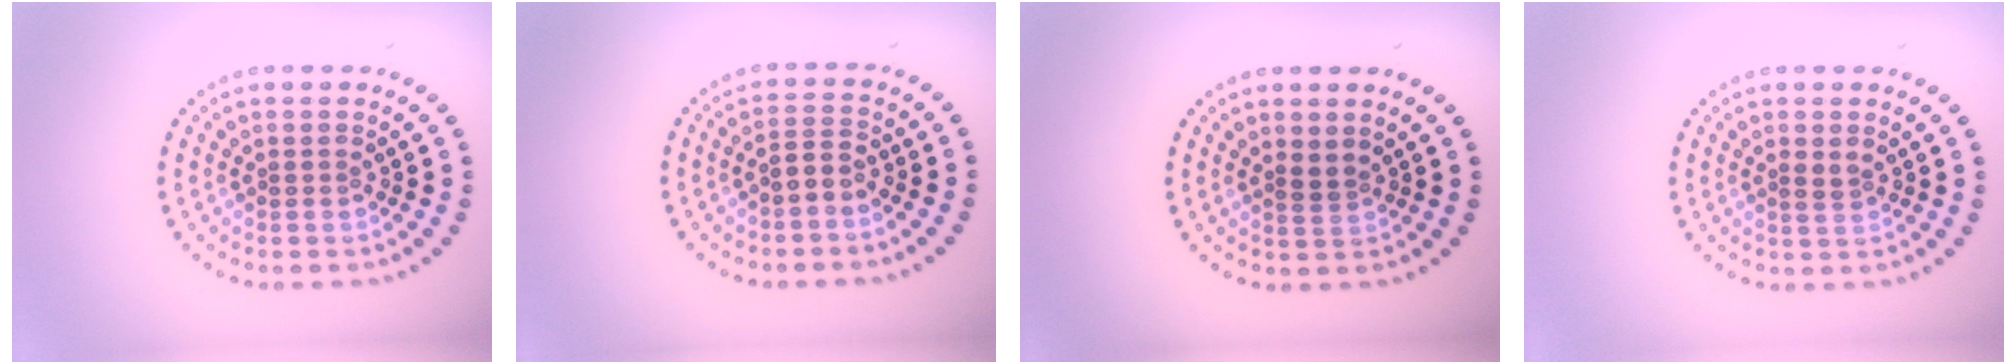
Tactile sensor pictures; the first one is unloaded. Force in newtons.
{"total": 1.7, "press": 1.3, "slide": 1.0}
{"total": 1.3, "press": 0.9, "slide": 0.9}
{"total": 1.2, "press": 1.1, "slide": 0.4}